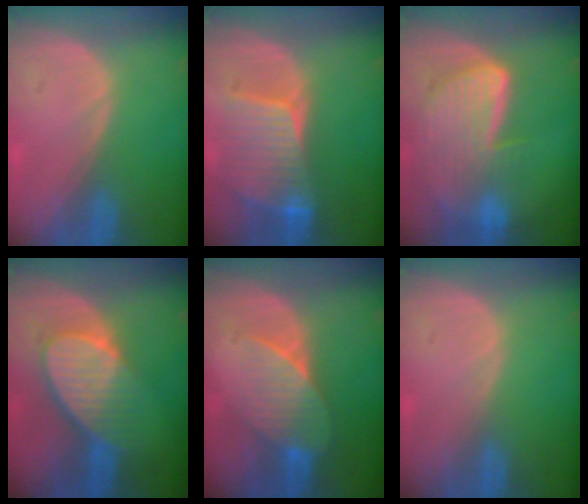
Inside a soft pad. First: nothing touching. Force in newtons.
{"total": 8.1, "press": 7.8, "slide": 2.3}
{"total": 9.3, "press": 8.1, "slide": 4.6}
{"total": 8.1, "press": 7.6, "slide": 2.8}
{"total": 7.1, "press": 6.5, "slide": 2.8}
{"total": 0.0}